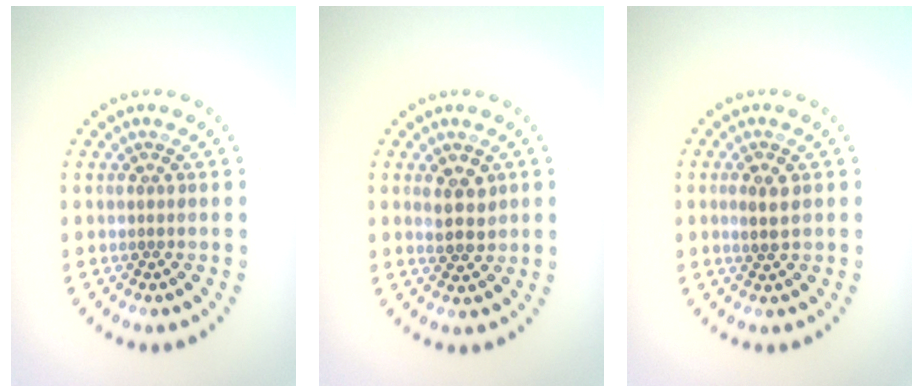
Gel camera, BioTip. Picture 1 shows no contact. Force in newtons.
{"total": 2.7, "press": 2.6, "slide": 0.8}
{"total": 1.8, "press": 1.8, "slide": 0.5}